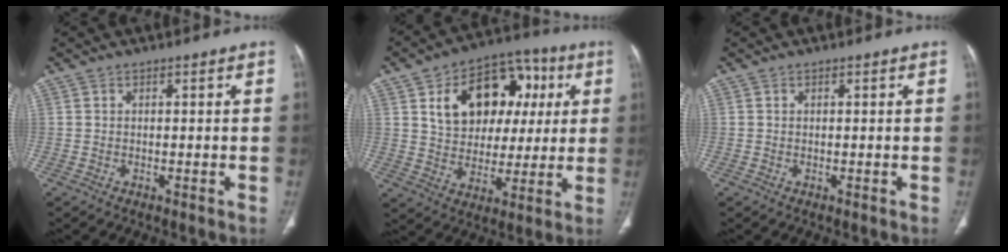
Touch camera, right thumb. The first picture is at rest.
{"total": 18.7, "force": [5.6, 13.5, 11.7], "torque": [-0.135, 0.016, 0.093]}
{"total": 0.0}